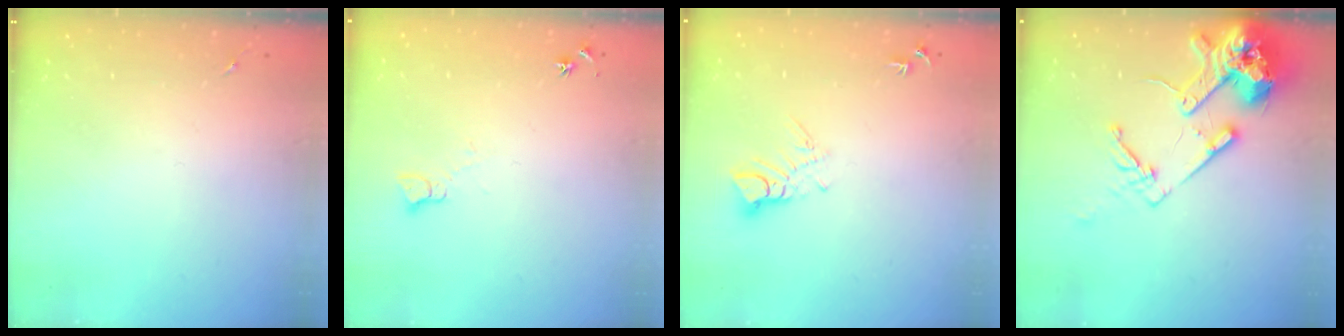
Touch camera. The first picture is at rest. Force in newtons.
{"total": 5.4, "press": 5.3, "slide": 0.7}
{"total": 5.9, "press": 5.9, "slide": 0.5}
{"total": 17.0, "press": 16.8, "slide": 2.4}